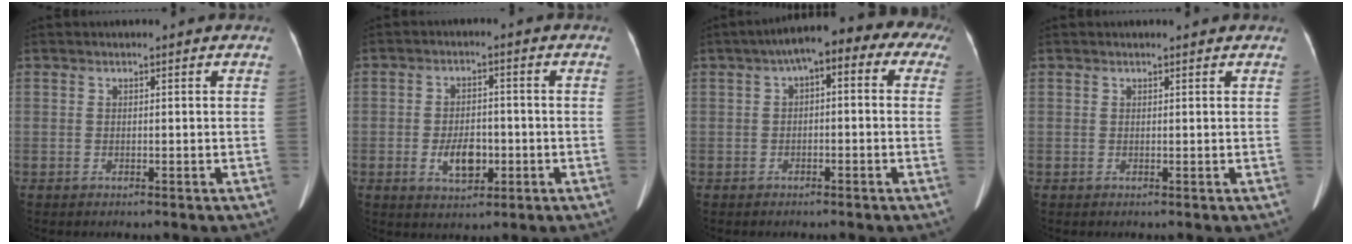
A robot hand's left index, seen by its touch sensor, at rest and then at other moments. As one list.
[{"total": 5.7, "force": [-1.7, 3.2, 4.4], "torque": [-0.084, 0.001, -0.021]}, {"total": 9.9, "force": [3.4, 4.8, 8.0], "torque": [-0.093, 0.055, 0.031]}, {"total": 0.6, "force": [0.6, 0.0, 0.1], "torque": [-0.009, -0.002, 0.007]}]